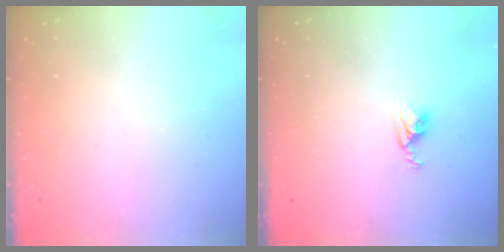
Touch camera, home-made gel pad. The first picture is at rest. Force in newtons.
{"total": 3.9, "press": 3.9, "slide": 0.2}